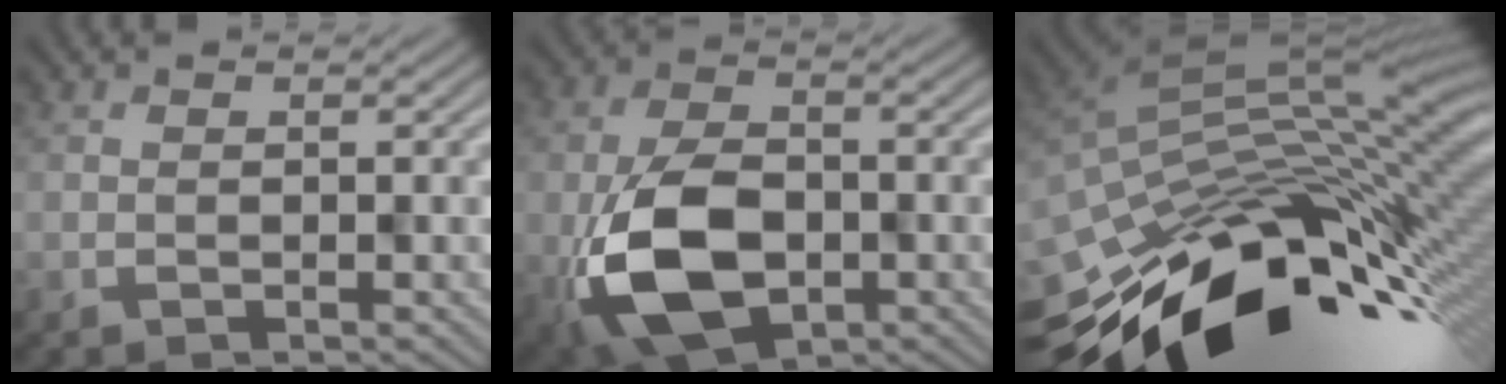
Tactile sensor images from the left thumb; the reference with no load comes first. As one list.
[{"total": 12.0, "force": [-3.7, 7.2, 8.9], "torque": [-0.210, -0.027, -0.067]}, {"total": 13.8, "force": [-5.6, 6.8, 10.6], "torque": [-0.191, -0.014, -0.100]}]